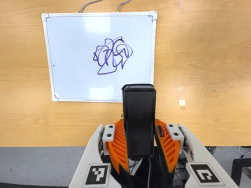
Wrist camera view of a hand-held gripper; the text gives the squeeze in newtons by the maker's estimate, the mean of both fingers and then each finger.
{"total": 5.5, "left": 3.9, "right": 7.1}